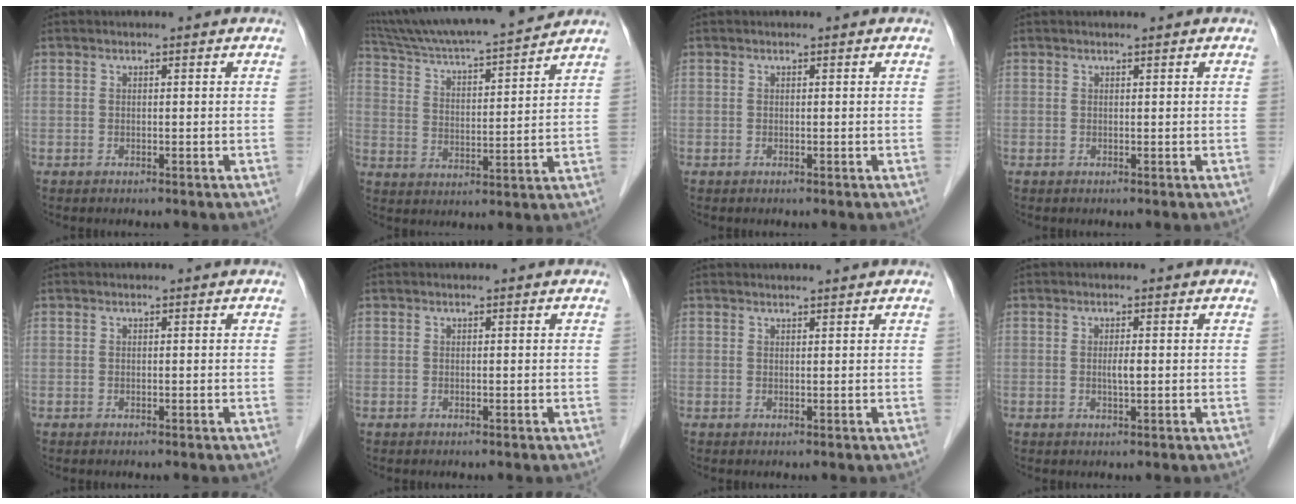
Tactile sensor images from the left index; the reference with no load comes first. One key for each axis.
{"total": 18.6, "fx": 17.1, "fy": 0.4, "fz": 7.5, "tx": -0.136, "ty": 0.009, "tz": 0.271}
{"total": 0.0}
{"total": 0.7, "fx": 0.6, "fy": 0.0, "fz": 0.3, "tx": -0.008, "ty": 0.004, "tz": 0.010}
{"total": 0.0}
{"total": 0.0}
{"total": 2.5, "fx": 2.4, "fy": -0.1, "fz": 0.7, "tx": -0.009, "ty": 0.011, "tz": 0.032}
{"total": 1.5, "fx": 0.0, "fy": 0.2, "fz": 1.5, "tx": -0.029, "ty": -0.001, "tz": 0.001}